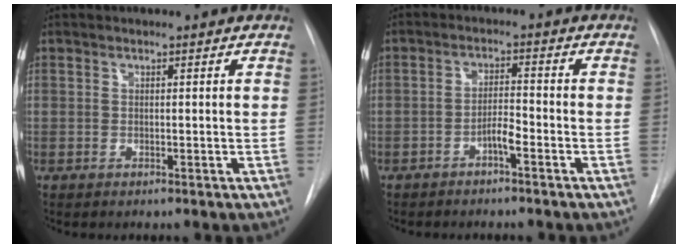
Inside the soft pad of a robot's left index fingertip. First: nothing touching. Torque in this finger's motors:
{"motor_torque": [0.74, 0.21, 0.06, 0.02]}